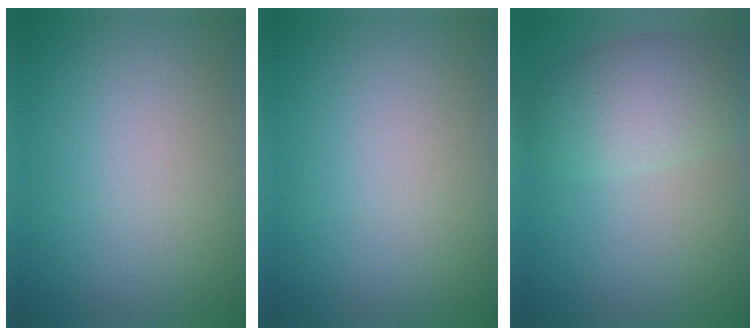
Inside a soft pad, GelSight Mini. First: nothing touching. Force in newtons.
{"total": 0.0}
{"total": 5.1, "press": 5.1, "slide": 0.2}